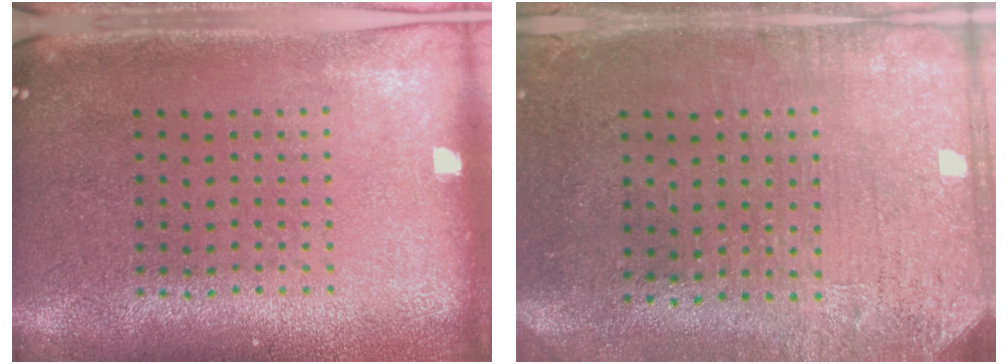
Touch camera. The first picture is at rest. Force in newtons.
{"total": 3.1, "press": 2.5, "slide": 1.8}